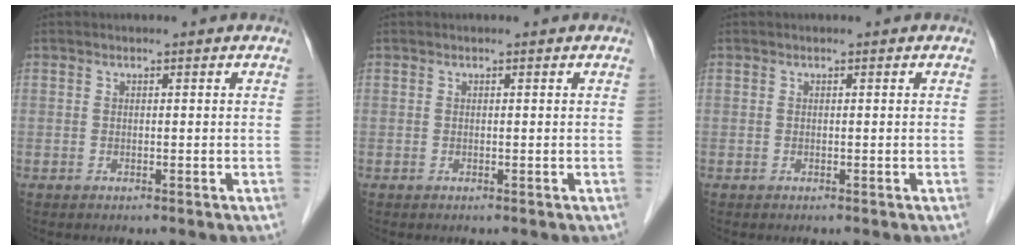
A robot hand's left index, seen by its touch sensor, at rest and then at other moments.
{"total": 0.0}
{"total": 0.0}